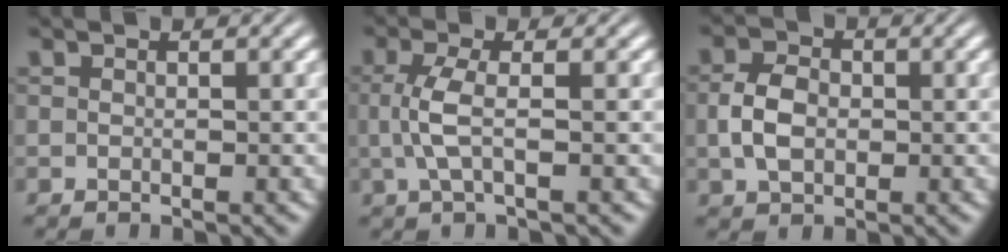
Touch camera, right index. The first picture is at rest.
{"total": 2.5, "force": [-0.2, -0.3, 2.5], "torque": [-0.059, -0.004, 0.004]}
{"total": 2.6, "force": [-0.2, 1.4, 2.1], "torque": [-0.038, -0.005, 0.006]}